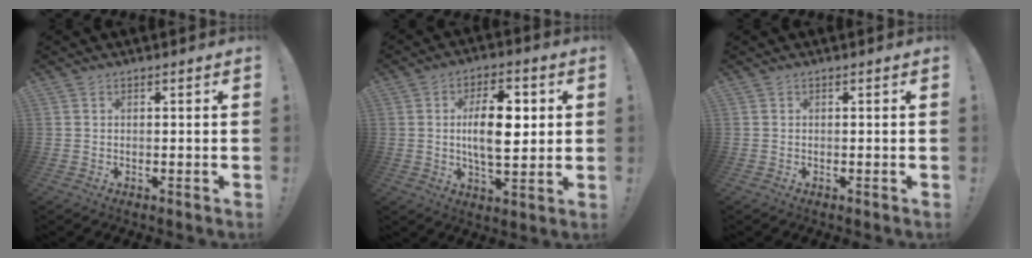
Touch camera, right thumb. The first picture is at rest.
{"total": 13.7, "force": [1.5, 6.8, 11.8], "torque": [-0.190, 0.002, 0.020]}
{"total": 0.0}